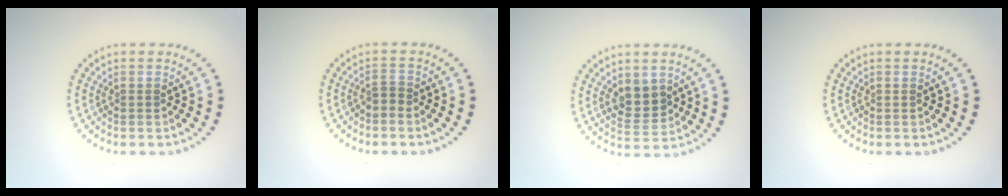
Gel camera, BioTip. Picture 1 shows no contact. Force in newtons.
{"total": 1.2, "press": 0.8, "slide": 0.8}
{"total": 3.0, "press": 2.9, "slide": 0.8}
{"total": 0.0}